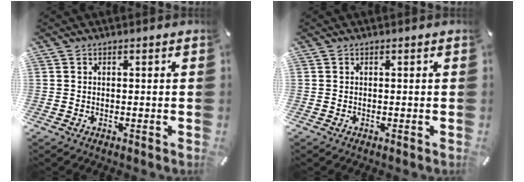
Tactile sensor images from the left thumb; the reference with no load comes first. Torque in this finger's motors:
{"motor_torque": [0.00, 0.00, 0.00, 0.00, 0.00]}